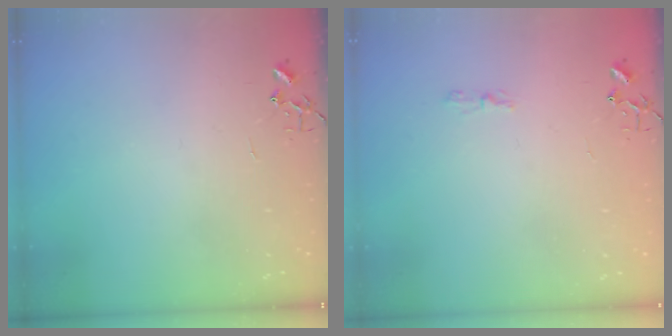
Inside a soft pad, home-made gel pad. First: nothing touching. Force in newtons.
{"total": 3.9, "press": 3.9, "slide": 0.5}